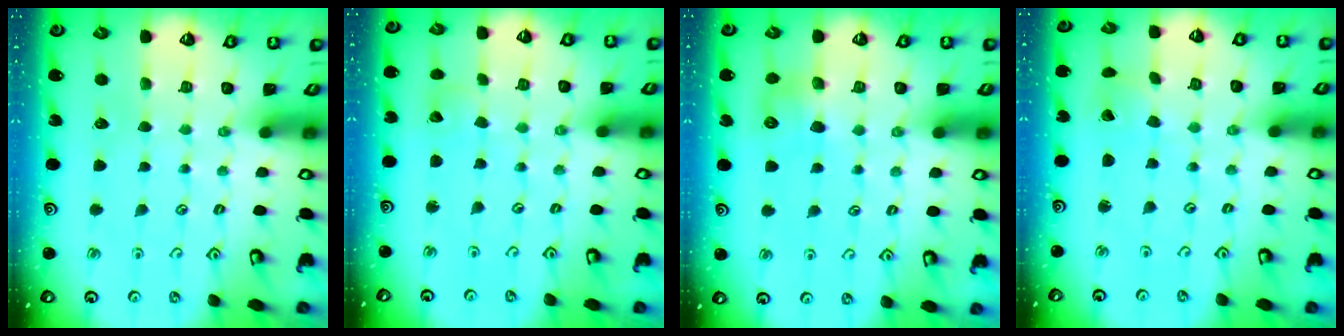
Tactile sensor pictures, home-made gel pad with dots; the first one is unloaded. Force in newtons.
{"total": 2.9, "press": 2.9, "slide": 0.3}
{"total": 6.5, "press": 6.5, "slide": 0.6}
{"total": 1.8, "press": 1.8, "slide": 0.4}